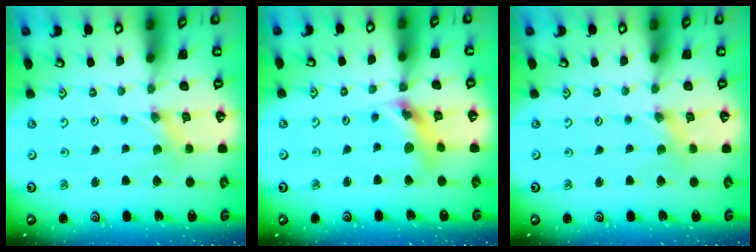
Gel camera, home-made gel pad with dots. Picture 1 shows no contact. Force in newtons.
{"total": 12.9, "press": 12.8, "slide": 1.5}
{"total": 0.0}